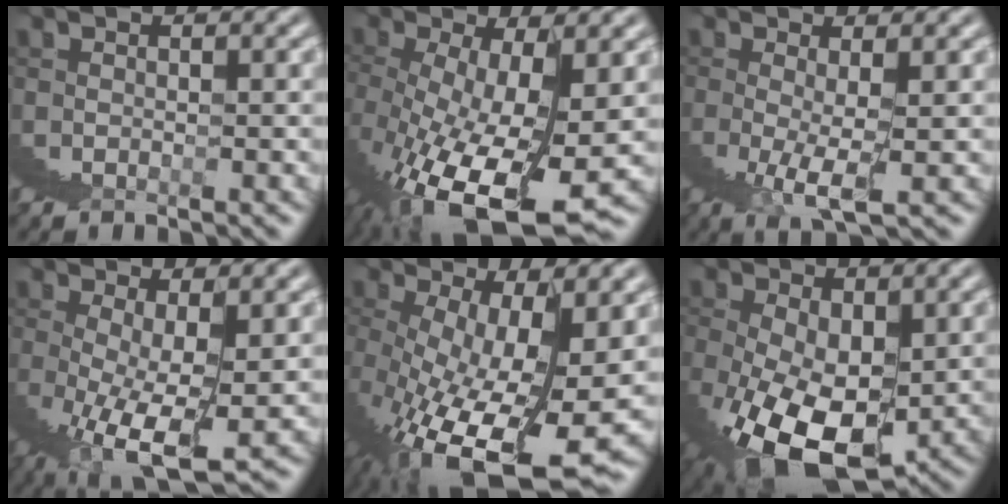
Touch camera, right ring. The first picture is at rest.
{"total": 7.7, "force": [-0.9, 2.5, 7.2], "torque": [-0.134, -0.018, 0.005]}
{"total": 2.8, "force": [0.8, -1.2, 2.4], "torque": [-0.031, 0.008, 0.011]}
{"total": 4.9, "force": [-0.1, 0.6, 4.9], "torque": [-0.073, 0.009, 0.000]}
{"total": 8.0, "force": [-0.2, 2.0, 7.8], "torque": [-0.144, -0.019, 0.018]}
{"total": 9.3, "force": [-3.2, 5.3, 7.0], "torque": [-0.127, -0.049, -0.025]}